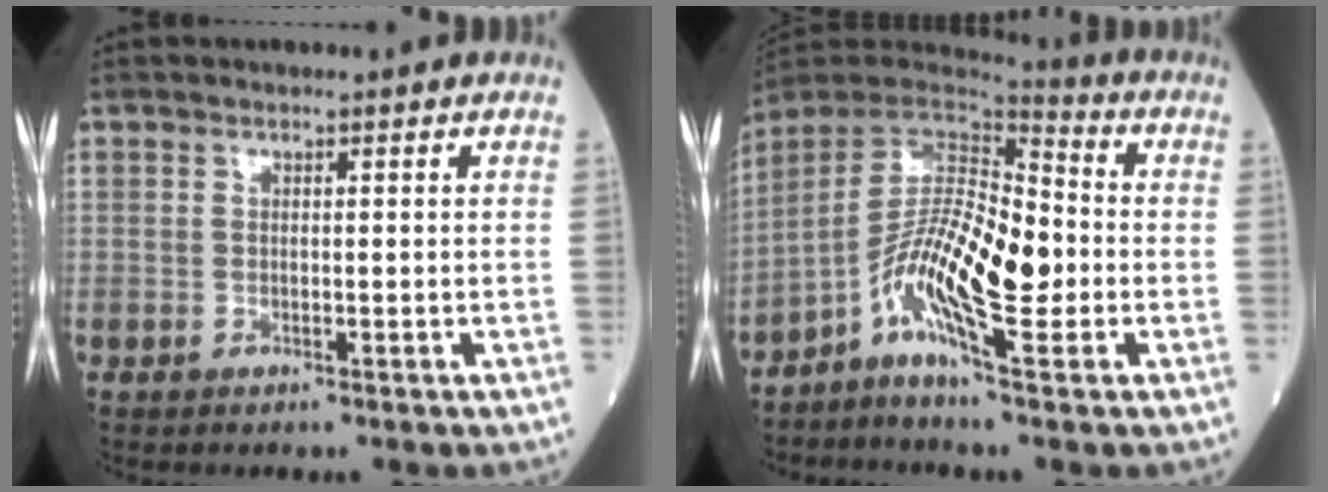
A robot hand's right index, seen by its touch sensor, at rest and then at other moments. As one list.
[{"total": 13.1, "force": [-3.3, 2.6, 12.5], "torque": [-0.230, 0.013, -0.067]}]